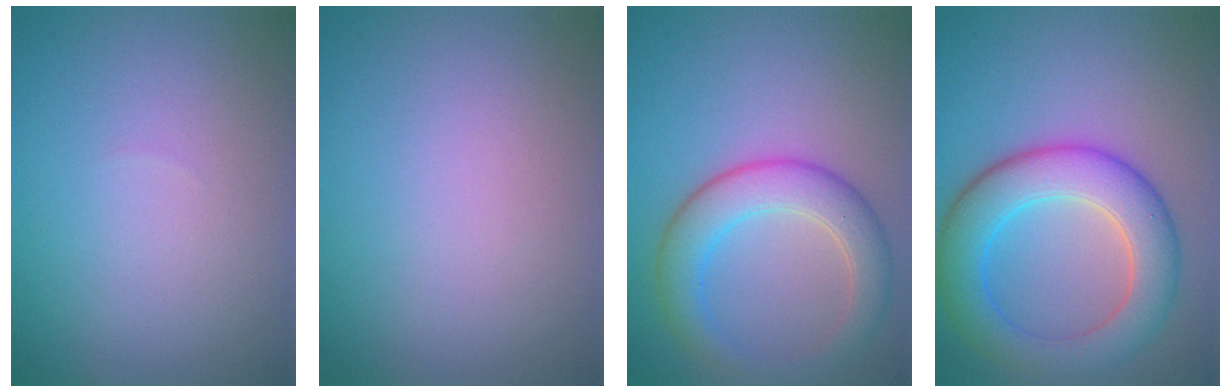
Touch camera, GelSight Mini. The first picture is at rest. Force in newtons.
{"total": 0.0}
{"total": 5.0, "press": 5.0, "slide": 0.3}
{"total": 7.3, "press": 7.3, "slide": 0.1}